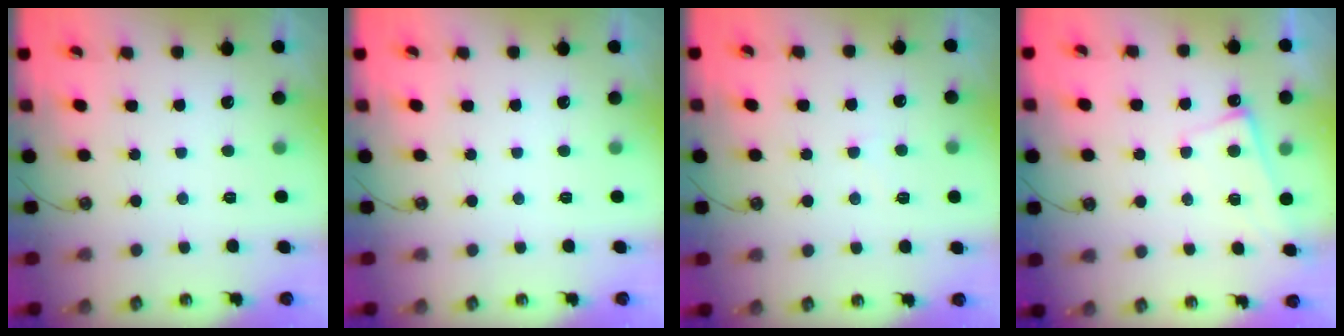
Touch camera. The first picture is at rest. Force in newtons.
{"total": 0.0}
{"total": 5.9, "press": 5.9, "slide": 0.4}
{"total": 2.2, "press": 2.1, "slide": 0.4}